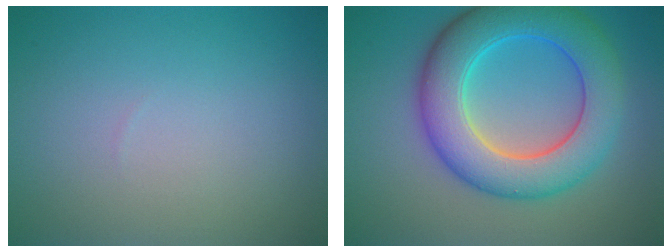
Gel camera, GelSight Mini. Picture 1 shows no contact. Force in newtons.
{"total": 9.0, "press": 9.0, "slide": 0.2}